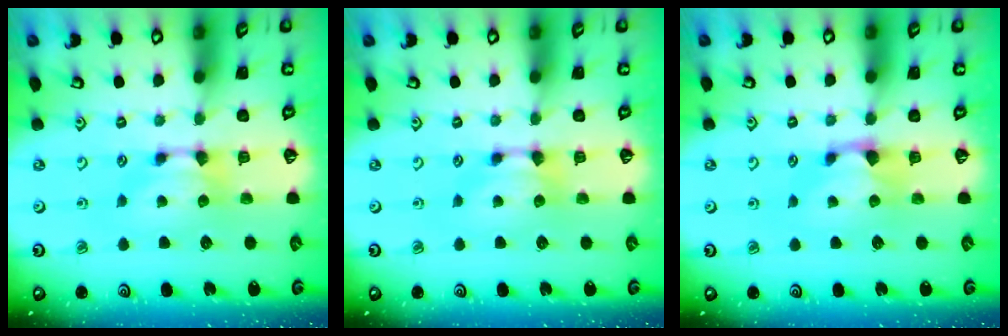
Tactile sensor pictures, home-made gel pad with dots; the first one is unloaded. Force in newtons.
{"total": 0.0}
{"total": 0.8, "press": 0.1, "slide": 0.8}